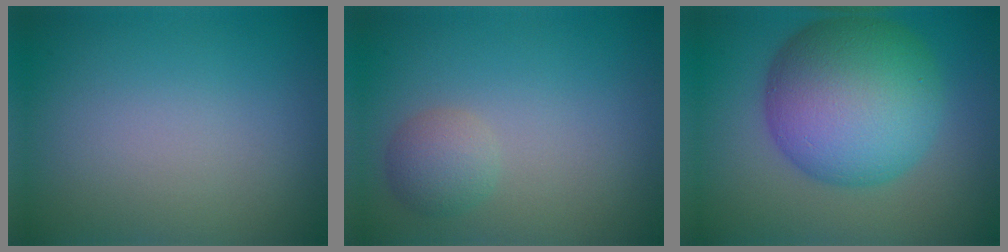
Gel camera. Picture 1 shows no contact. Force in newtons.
{"total": 2.1, "press": 2.1, "slide": 0.1}
{"total": 11.6, "press": 11.6, "slide": 0.3}